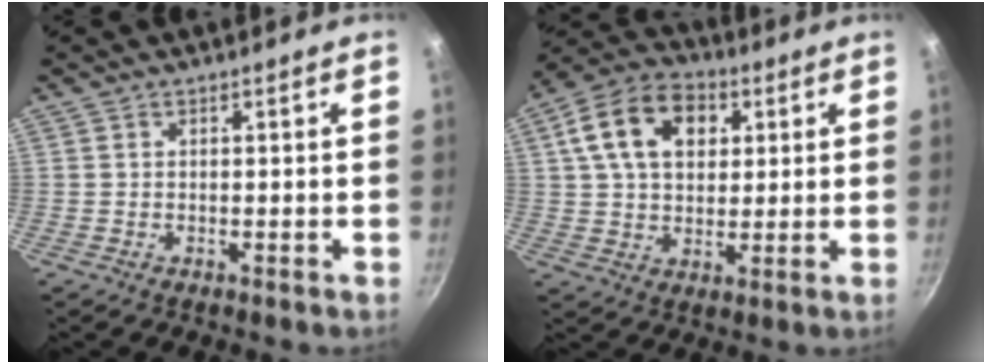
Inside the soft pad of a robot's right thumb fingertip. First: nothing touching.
{"total": 14.8, "force": [4.6, 10.2, 9.6], "torque": [-0.150, 0.011, 0.065]}